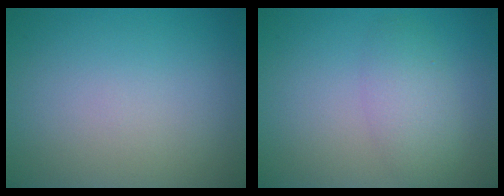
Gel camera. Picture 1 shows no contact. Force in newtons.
{"total": 3.0, "press": 3.0, "slide": 0.2}